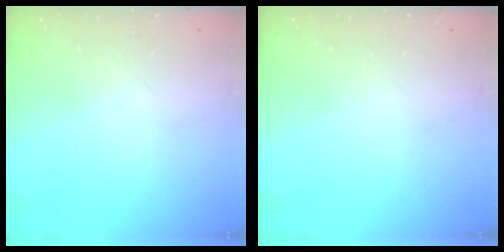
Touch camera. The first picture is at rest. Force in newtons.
{"total": 0.0}